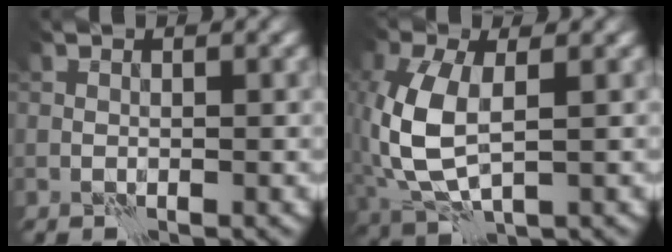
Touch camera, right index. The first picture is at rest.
{"total": 7.8, "force": [0.0, 4.3, 6.5], "torque": [-0.173, 0.000, 0.004]}